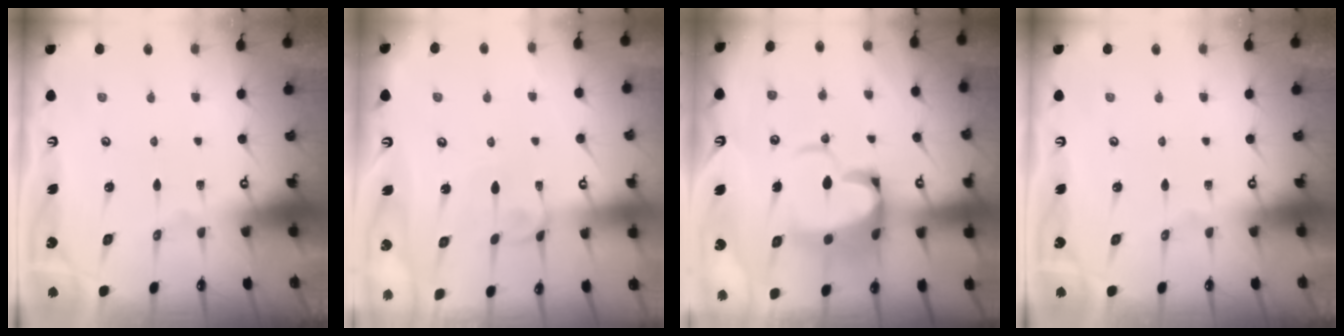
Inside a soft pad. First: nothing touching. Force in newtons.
{"total": 1.7, "press": 1.7, "slide": 0.4}
{"total": 10.5, "press": 10.4, "slide": 1.6}
{"total": 0.0}